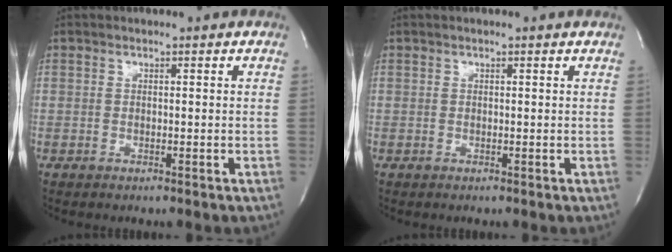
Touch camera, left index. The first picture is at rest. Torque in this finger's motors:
{"motor_torque": [0.28, -0.31, 0.02, 0.00]}